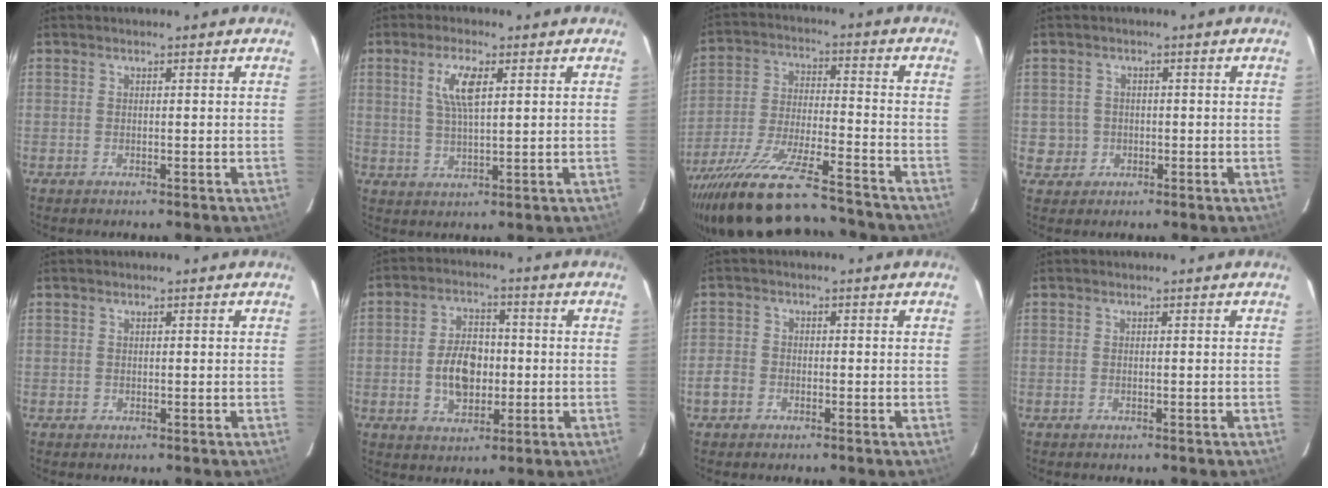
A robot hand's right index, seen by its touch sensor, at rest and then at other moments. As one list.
[{"total": 6.1, "force": [2.2, 1.8, 5.4], "torque": [-0.101, 0.003, 0.043]}, {"total": 24.8, "force": [-21.3, 4.1, 12.0], "torque": [-0.232, -0.057, -0.341]}, {"total": 3.9, "force": [-0.5, 3.9, 0.1], "torque": [0.001, 0.021, 0.001]}, {"total": 0.6, "force": [0.0, 0.6, 0.0], "torque": [0.003, 0.003, 0.000]}, {"total": 9.2, "force": [-1.2, 5.9, 6.9], "torque": [-0.129, 0.015, -0.012]}, {"total": 3.2, "force": [-1.7, 2.6, 0.9], "torque": [-0.021, 0.005, -0.034]}, {"total": 0.0}]